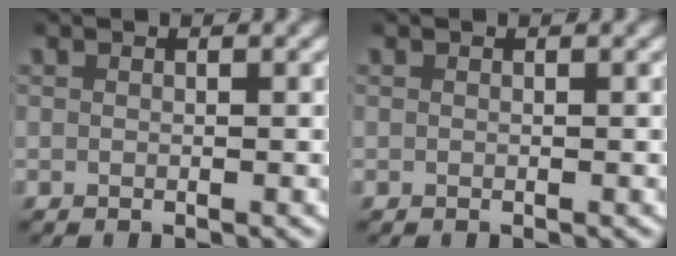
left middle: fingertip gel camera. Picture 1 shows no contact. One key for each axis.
{"total": 0.0}